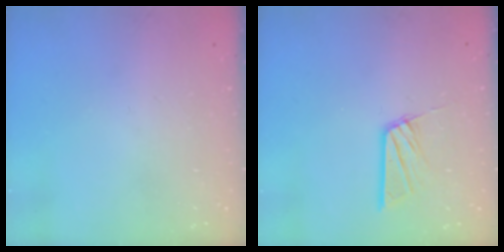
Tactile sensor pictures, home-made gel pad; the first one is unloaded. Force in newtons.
{"total": 10.4, "press": 10.4, "slide": 1.0}